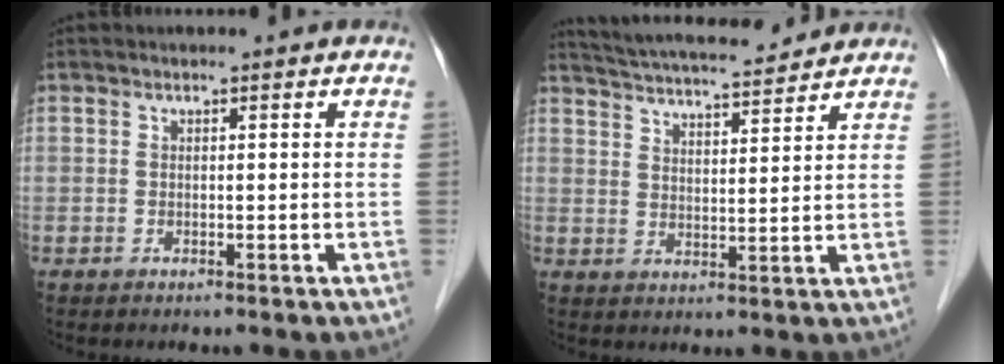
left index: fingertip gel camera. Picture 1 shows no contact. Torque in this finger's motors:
{"motor_torque": [0.78, -0.93, 0.23, 0.02]}